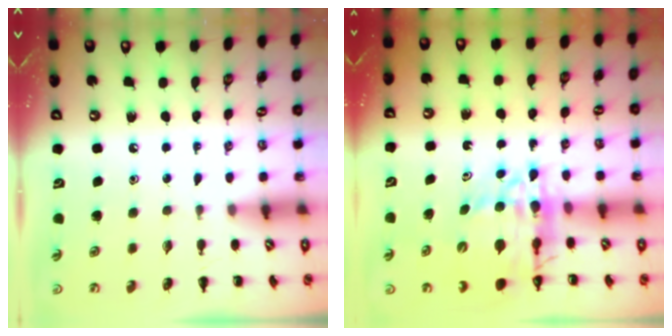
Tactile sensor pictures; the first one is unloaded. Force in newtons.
{"total": 15.4, "press": 14.8, "slide": 4.4}